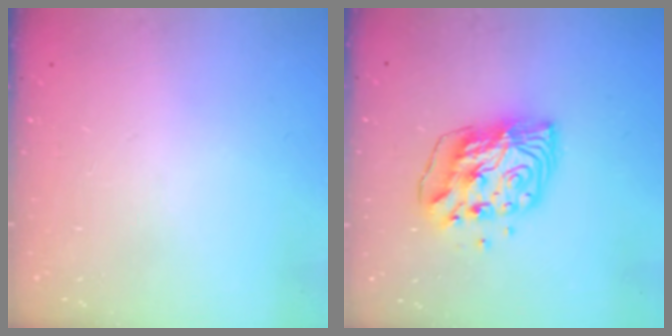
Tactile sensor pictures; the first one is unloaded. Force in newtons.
{"total": 10.6, "press": 10.5, "slide": 1.6}